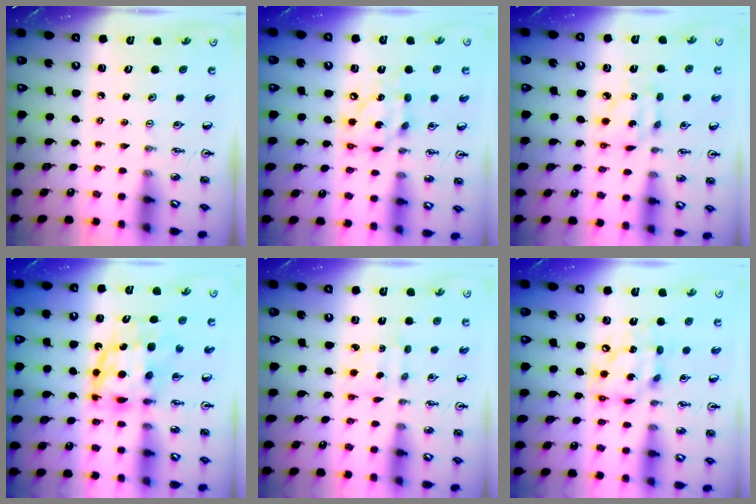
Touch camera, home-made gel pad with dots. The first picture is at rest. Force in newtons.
{"total": 13.1, "press": 13.0, "slide": 1.0}
{"total": 5.7, "press": 5.7, "slide": 0.2}
{"total": 9.5, "press": 9.5, "slide": 0.9}
{"total": 1.8, "press": 1.7, "slide": 0.6}
{"total": 13.8, "press": 13.8, "slide": 1.3}